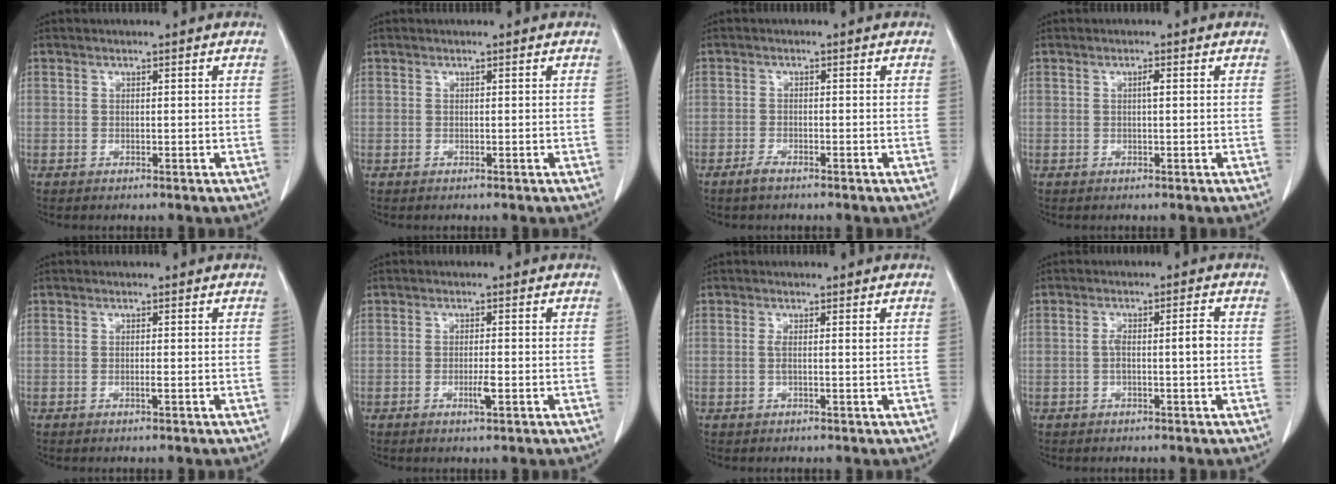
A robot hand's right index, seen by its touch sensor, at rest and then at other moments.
{"total": 0.0}
{"total": 1.7, "force": [-1.4, 0.3, 1.0], "torque": [-0.025, -0.002, -0.027]}
{"total": 0.9, "force": [0.1, 0.1, 0.9], "torque": [-0.017, 0.002, 0.002]}
{"total": 1.1, "force": [-0.2, -0.1, 1.1], "torque": [-0.020, -0.002, -0.001]}
{"total": 2.0, "force": [-0.6, 0.2, 1.9], "torque": [-0.034, -0.002, -0.008]}
{"total": 1.2, "force": [0.3, 0.0, 1.2], "torque": [-0.026, 0.001, 0.007]}
{"total": 3.6, "force": [-0.3, 0.5, 3.6], "torque": [-0.061, 0.013, 0.000]}